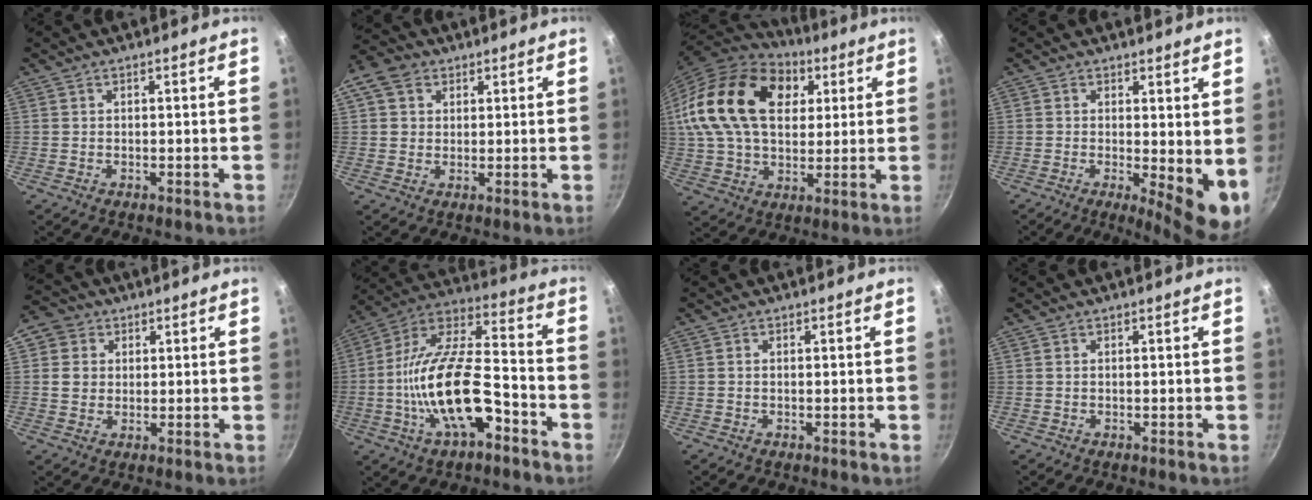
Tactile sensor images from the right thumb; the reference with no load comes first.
{"total": 7.5, "force": [2.8, 6.0, 3.5], "torque": [-0.044, 0.007, 0.039]}
{"total": 25.3, "force": [7.3, 16.7, 17.5], "torque": [-0.302, 0.007, 0.122]}
{"total": 8.1, "force": [0.2, 2.7, 7.6], "torque": [-0.096, -0.021, 0.005]}
{"total": 6.0, "force": [1.6, 5.4, 2.1], "torque": [-0.002, 0.004, 0.019]}
{"total": 20.7, "force": [-7.1, 8.9, 17.2], "torque": [-0.300, 0.049, -0.140]}
{"total": 0.0}
{"total": 0.0}